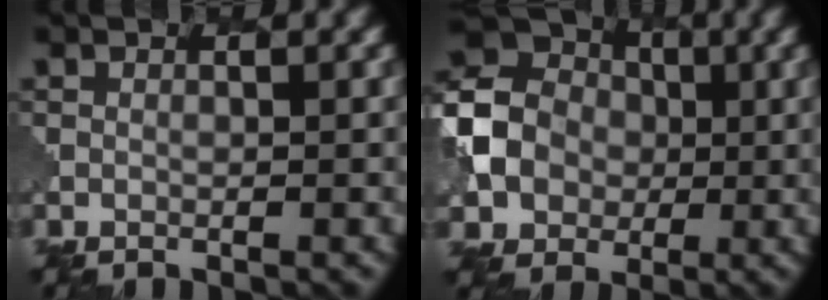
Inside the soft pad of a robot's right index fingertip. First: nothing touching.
{"total": 9.4, "force": [-0.1, 8.4, 4.2], "torque": [-0.104, 0.004, -0.026]}